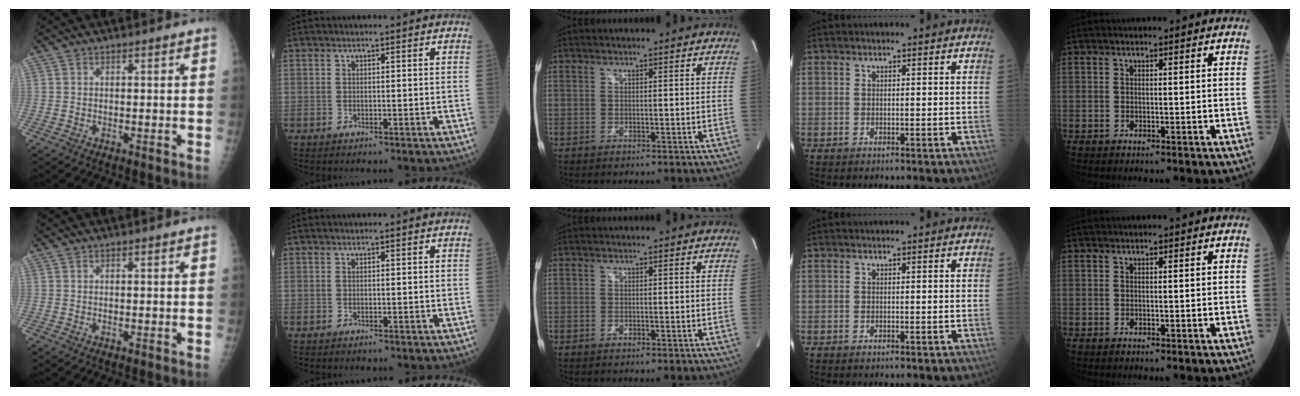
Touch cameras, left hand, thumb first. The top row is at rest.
{}